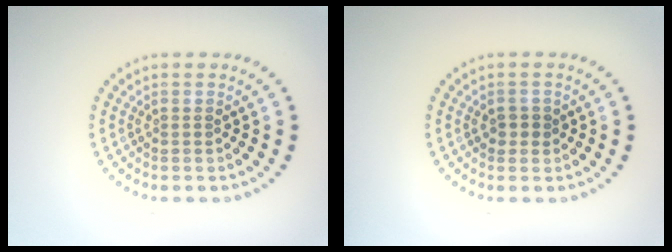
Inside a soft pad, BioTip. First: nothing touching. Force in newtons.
{"total": 1.3, "press": 1.2, "slide": 0.5}